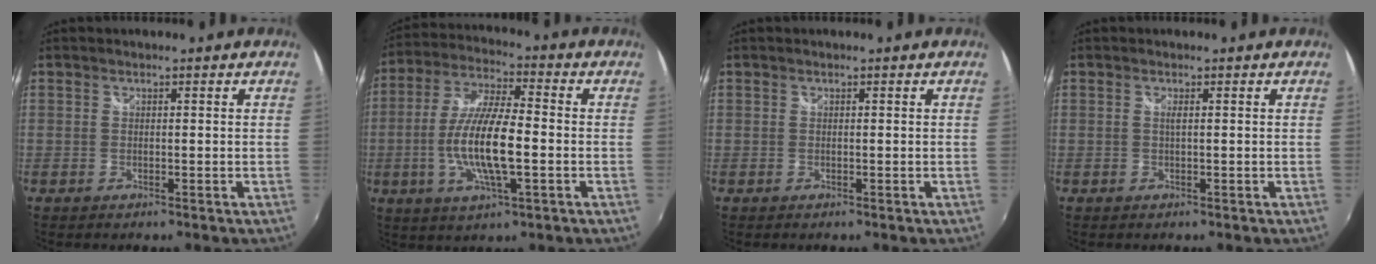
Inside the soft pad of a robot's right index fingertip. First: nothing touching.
{"total": 13.6, "force": [-2.8, 3.2, 12.9], "torque": [-0.261, -0.003, -0.052]}
{"total": 0.0}
{"total": 0.8, "force": [0.0, -0.2, 0.8], "torque": [-0.013, 0.000, -0.001]}